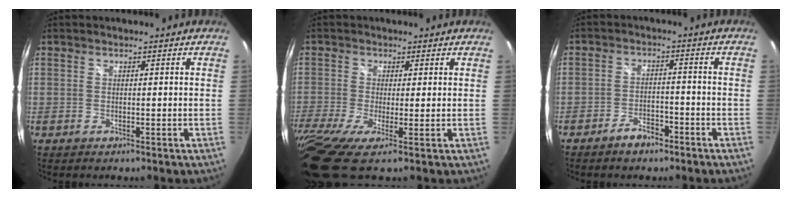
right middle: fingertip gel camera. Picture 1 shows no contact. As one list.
[{"total": 10.8, "force": [-4.3, 2.3, 9.6], "torque": [-0.210, -0.049, -0.088]}, {"total": 4.4, "force": [-3.4, 1.8, 2.2], "torque": [-0.054, 0.006, -0.053]}]